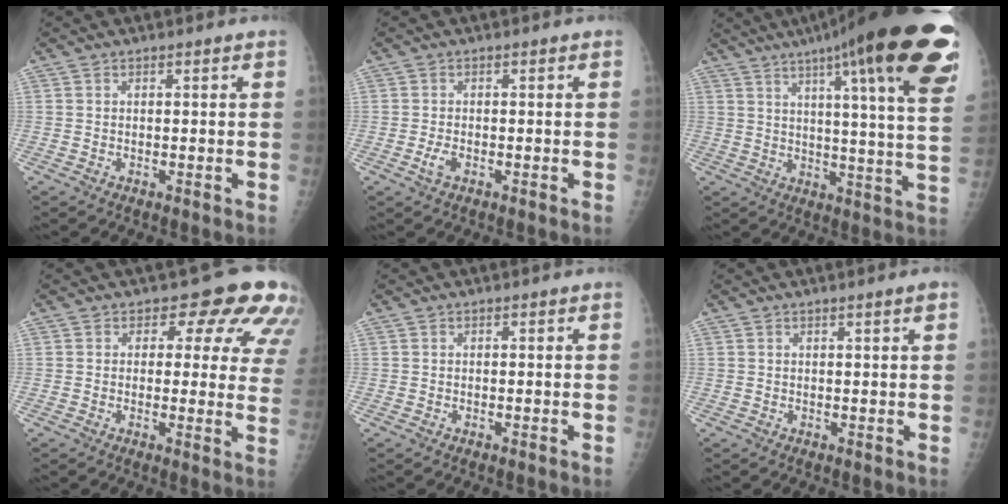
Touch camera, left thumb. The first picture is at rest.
{"total": 1.8, "force": [-0.7, 0.9, 1.4], "torque": [-0.034, 0.001, -0.014]}
{"total": 28.8, "force": [16.5, 4.3, 23.2], "torque": [-0.275, -0.033, 0.221]}
{"total": 11.9, "force": [7.7, 6.3, 6.5], "torque": [-0.020, -0.031, 0.061]}
{"total": 0.0}
{"total": 1.5, "force": [0.9, -0.2, 1.2], "torque": [-0.019, -0.004, 0.014]}